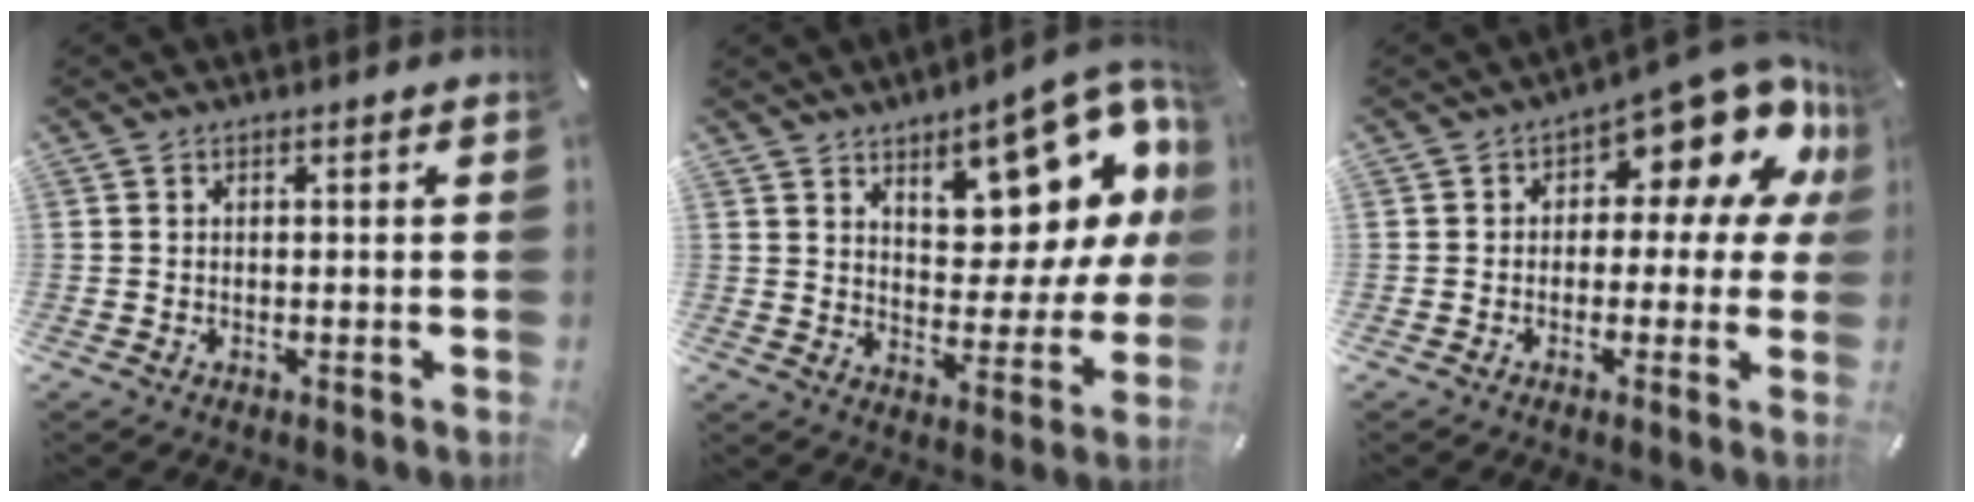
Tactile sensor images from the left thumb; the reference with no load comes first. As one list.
[{"total": 16.8, "force": [10.7, 7.6, 10.5], "torque": [-0.133, -0.078, 0.178]}, {"total": 13.0, "force": [7.6, 5.4, 9.1], "torque": [-0.119, -0.069, 0.126]}]